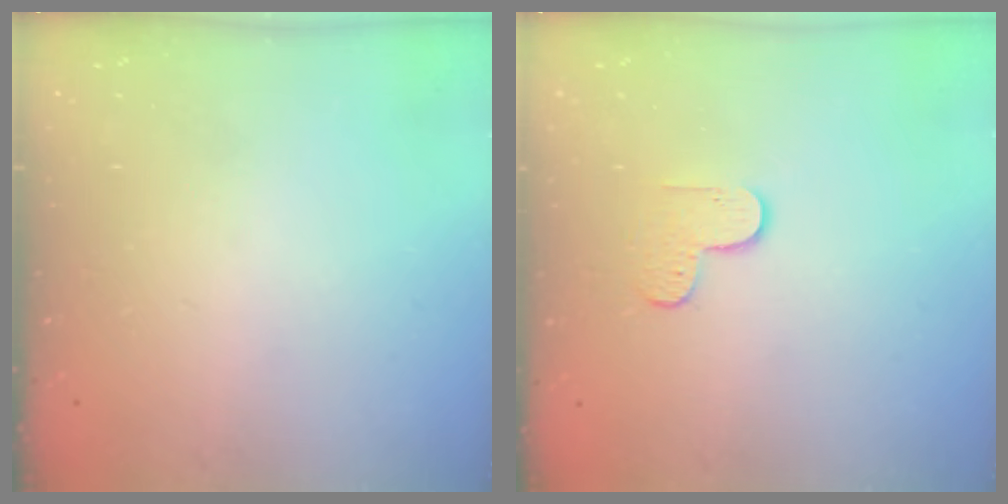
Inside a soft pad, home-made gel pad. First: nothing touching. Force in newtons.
{"total": 3.8, "press": 3.8, "slide": 0.4}